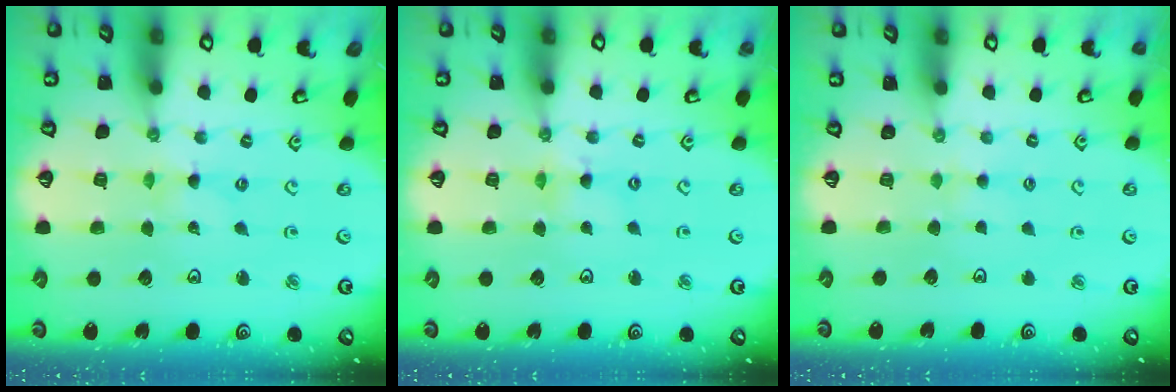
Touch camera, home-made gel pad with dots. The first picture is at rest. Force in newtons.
{"total": 2.4, "press": 2.4, "slide": 0.3}
{"total": 2.1, "press": 2.0, "slide": 0.4}